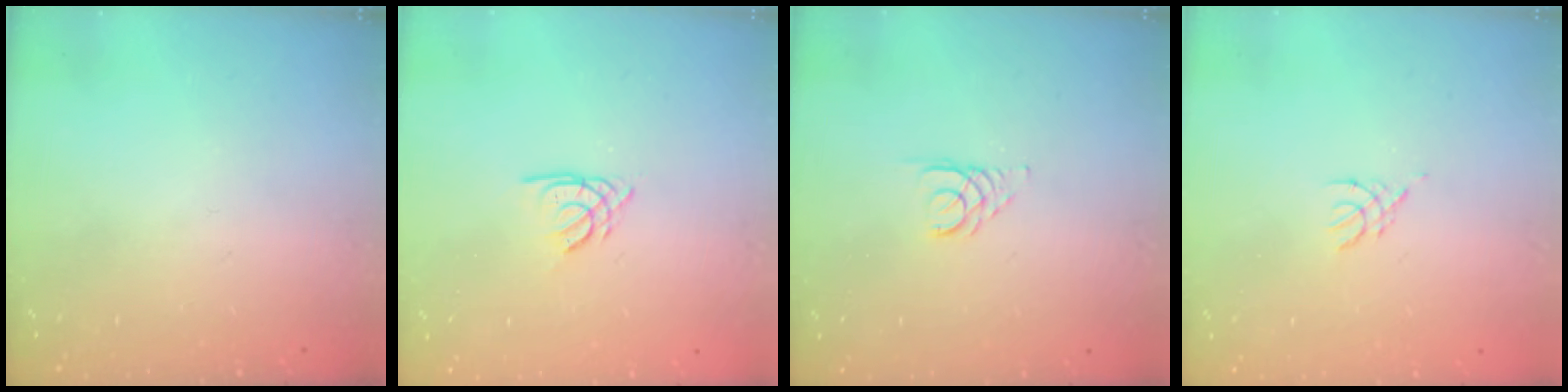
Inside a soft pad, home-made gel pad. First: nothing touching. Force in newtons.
{"total": 2.2, "press": 2.2, "slide": 0.0}
{"total": 2.6, "press": 2.6, "slide": 0.2}
{"total": 1.8, "press": 1.7, "slide": 0.4}